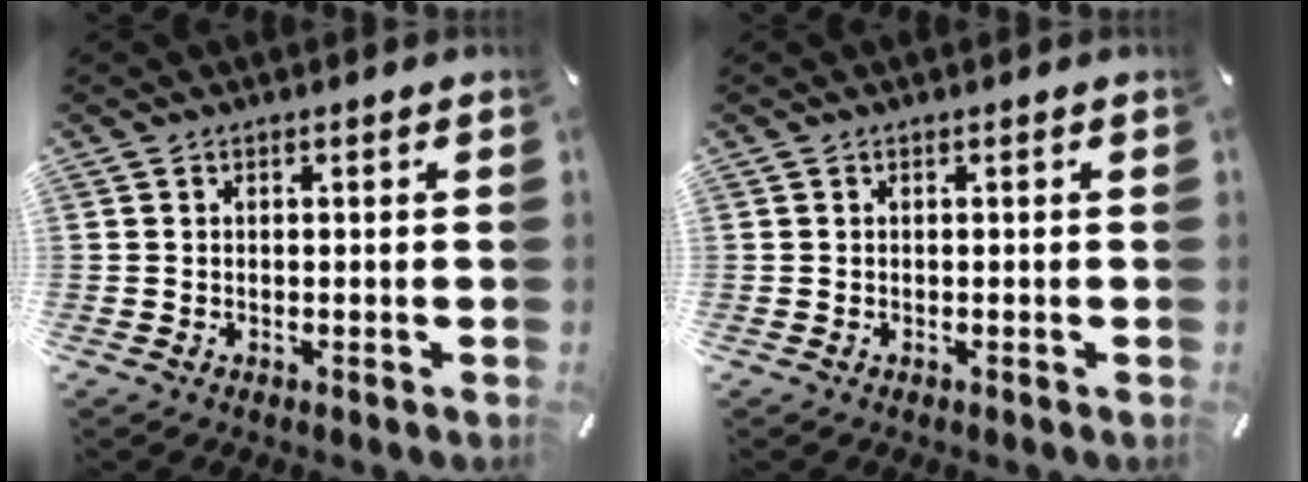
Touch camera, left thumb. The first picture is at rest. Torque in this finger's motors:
{"motor_torque": [0.03, 0.00, 0.04, 0.04, 0.00]}